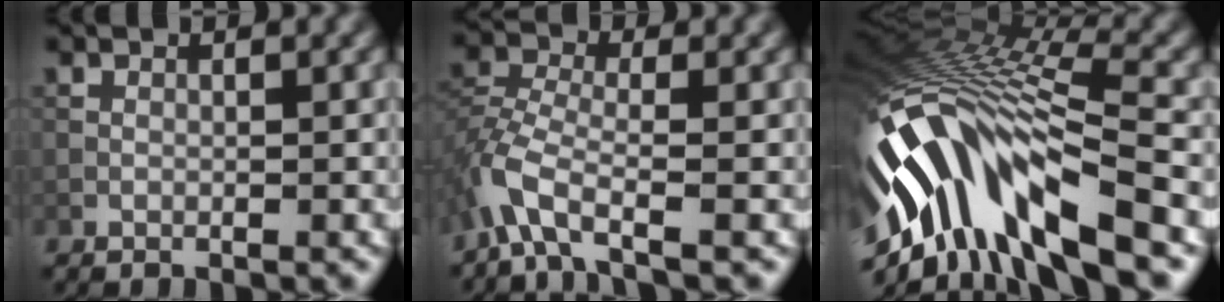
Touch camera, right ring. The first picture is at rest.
{"total": 4.3, "force": [-2.7, 1.7, 2.9], "torque": [-0.068, -0.004, -0.070]}
{"total": 14.4, "force": [-6.0, 4.6, 12.3], "torque": [-0.238, 0.019, -0.099]}